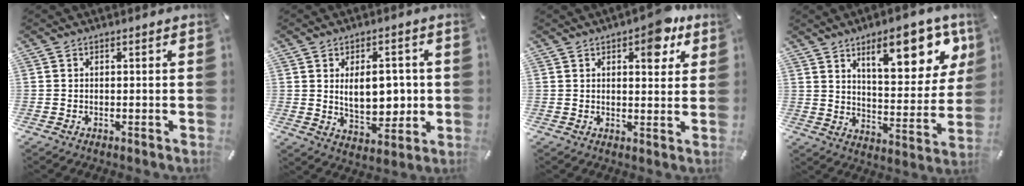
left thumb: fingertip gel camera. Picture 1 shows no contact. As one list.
[{"total": 10.9, "force": [1.2, 6.5, 8.6], "torque": [-0.111, -0.006, 0.017]}, {"total": 7.9, "force": [4.3, 3.9, 5.4], "torque": [-0.044, -0.027, 0.063]}, {"total": 16.9, "force": [9.7, 7.1, 11.8], "torque": [-0.154, -0.050, 0.154]}]